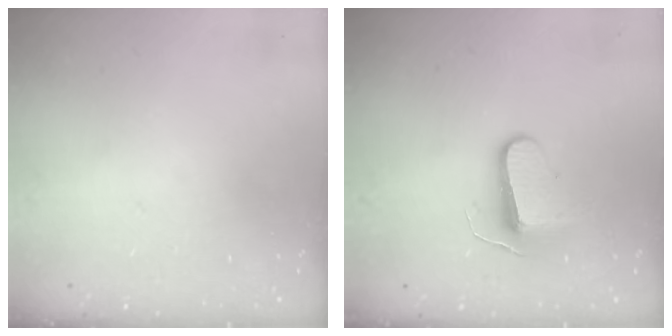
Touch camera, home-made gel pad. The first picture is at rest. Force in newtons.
{"total": 8.7, "press": 8.6, "slide": 0.5}